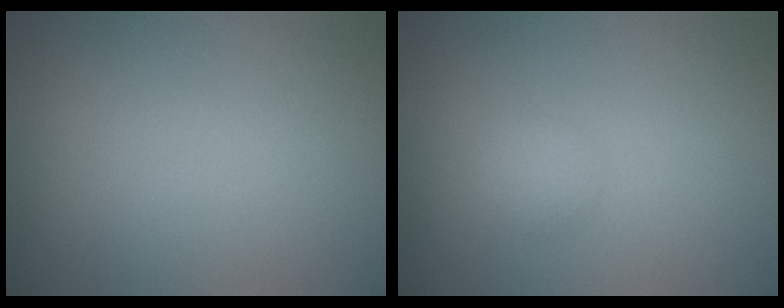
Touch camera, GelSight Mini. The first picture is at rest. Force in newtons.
{"total": 1.4, "press": 1.4, "slide": 0.1}